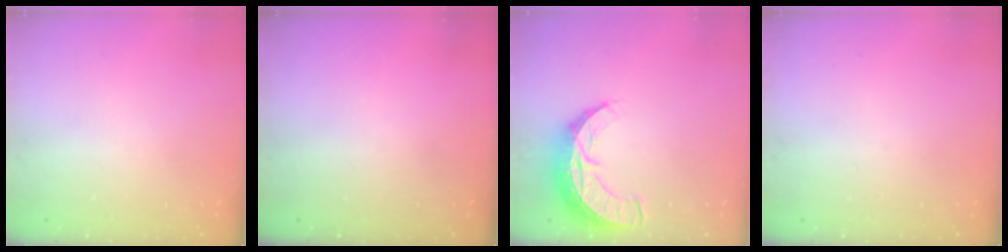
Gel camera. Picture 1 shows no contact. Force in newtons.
{"total": 0.0}
{"total": 11.5, "press": 11.5, "slide": 0.9}
{"total": 0.0}